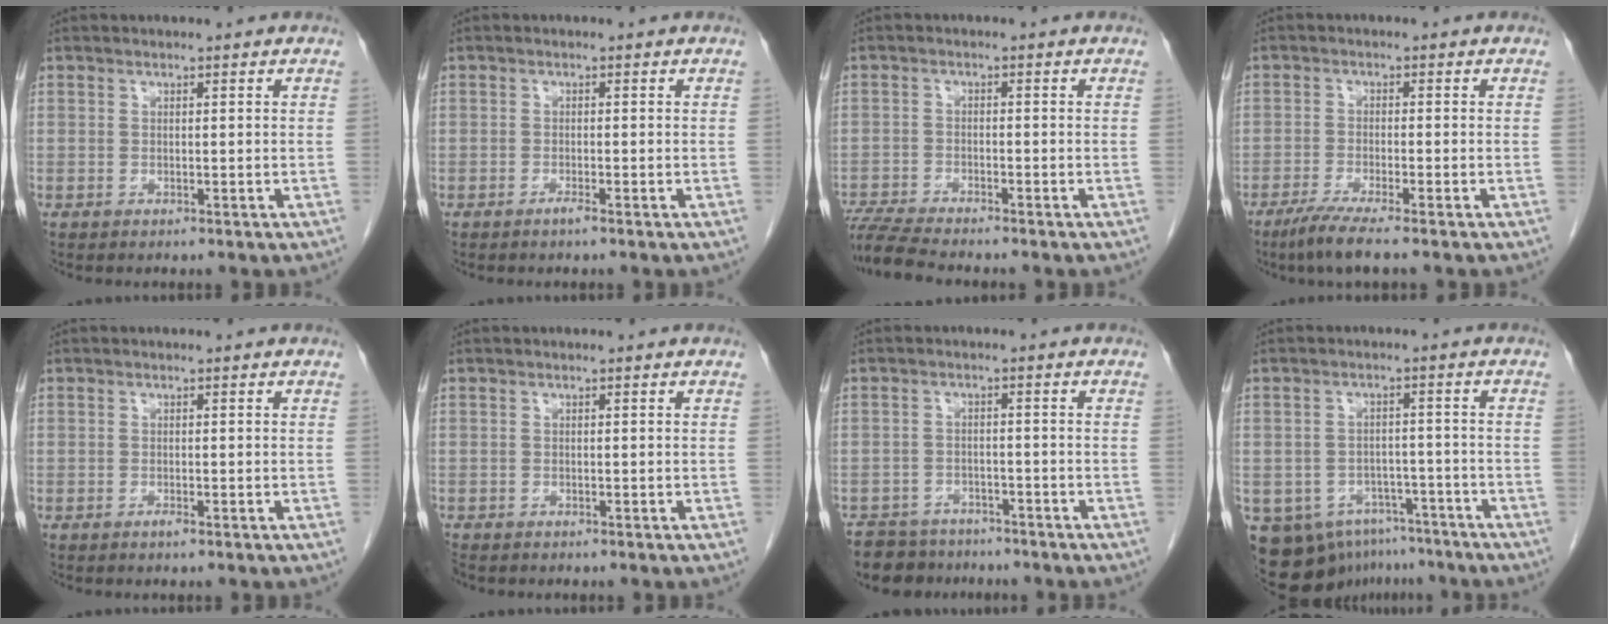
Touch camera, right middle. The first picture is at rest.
{"total": 0.9, "force": [-0.7, -0.1, 0.6], "torque": [-0.013, -0.001, -0.012]}
{"total": 7.1, "force": [-6.5, 0.0, 2.8], "torque": [-0.049, -0.018, -0.114]}
{"total": 5.2, "force": [-3.8, -0.4, 3.5], "torque": [-0.067, -0.015, -0.072]}
{"total": 0.6, "force": [-0.5, 0.0, 0.4], "torque": [-0.009, 0.000, -0.007]}
{"total": 1.1, "force": [-1.0, 0.5, 0.3], "torque": [-0.012, -0.003, -0.019]}
{"total": 8.1, "force": [-7.0, 4.0, 1.3], "torque": [-0.019, 0.001, -0.104]}
{"total": 11.3, "force": [-8.0, 7.4, 3.1], "torque": [-0.055, 0.016, -0.104]}